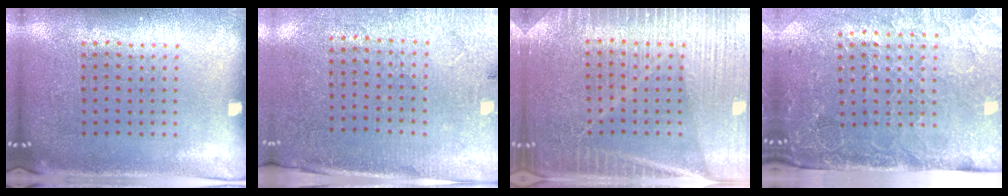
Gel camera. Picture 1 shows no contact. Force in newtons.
{"total": 2.7, "press": 2.4, "slide": 1.3}
{"total": 3.9, "press": 3.8, "slide": 0.9}
{"total": 4.6, "press": 3.7, "slide": 2.7}